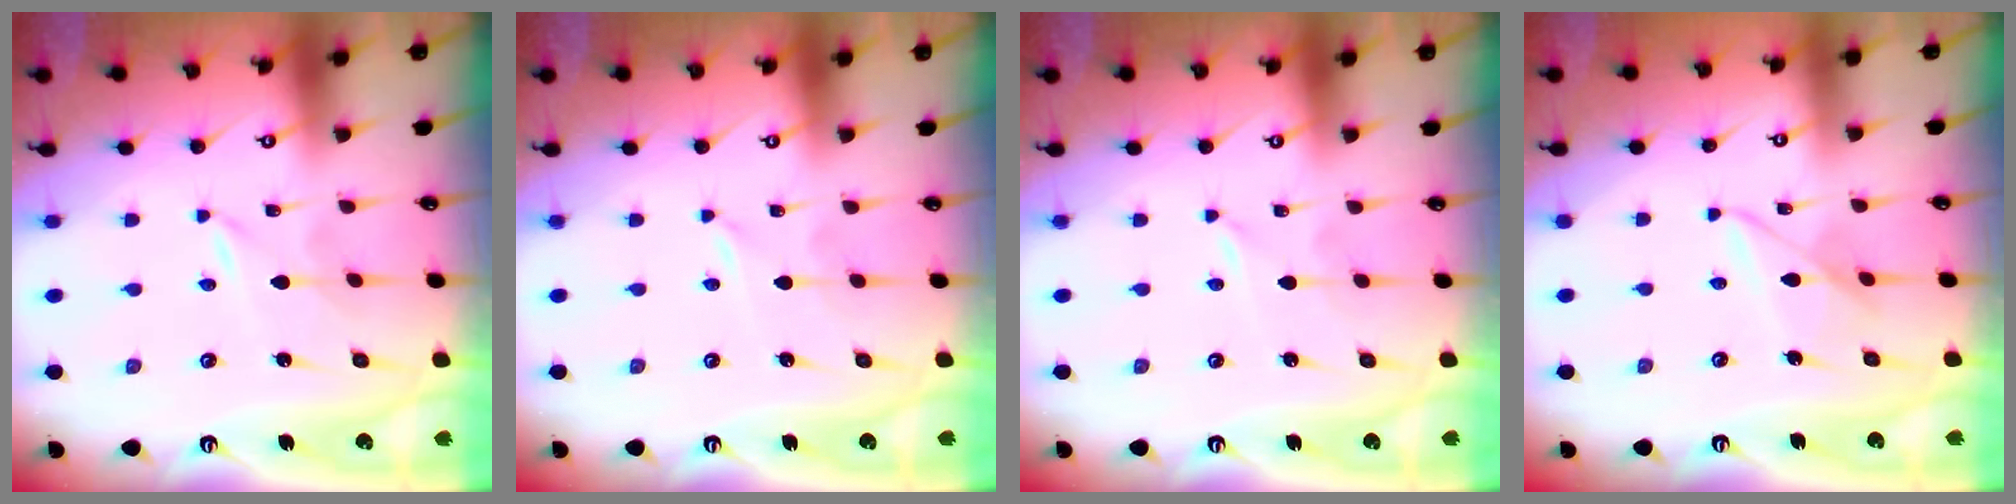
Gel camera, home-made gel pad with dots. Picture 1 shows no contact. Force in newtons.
{"total": 0.0}
{"total": 0.0}
{"total": 7.0, "press": 7.0, "slide": 0.4}